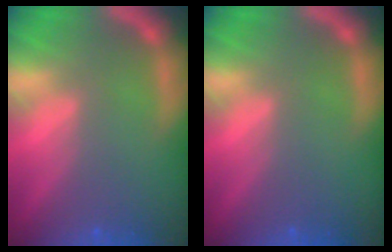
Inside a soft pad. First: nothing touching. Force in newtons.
{"total": 0.0}